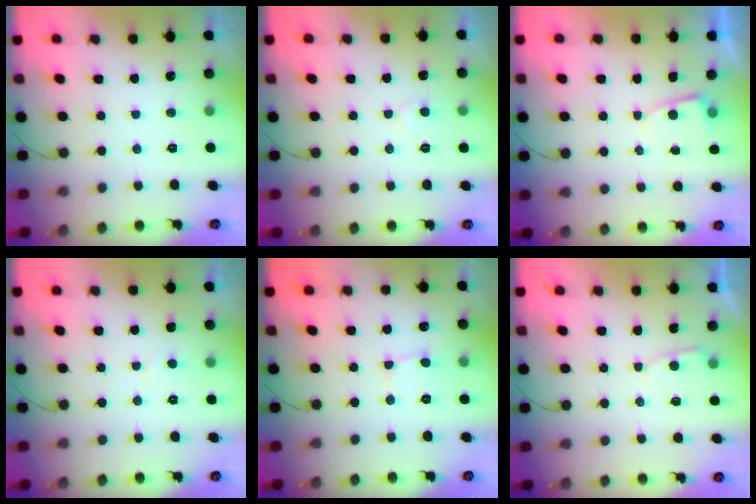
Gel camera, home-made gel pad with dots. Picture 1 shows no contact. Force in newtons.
{"total": 4.1, "press": 4.1, "slide": 0.3}
{"total": 2.5, "press": 2.4, "slide": 0.4}
{"total": 1.8, "press": 1.8, "slide": 0.2}
{"total": 2.7, "press": 2.7, "slide": 0.3}
{"total": 2.7, "press": 2.7, "slide": 0.3}